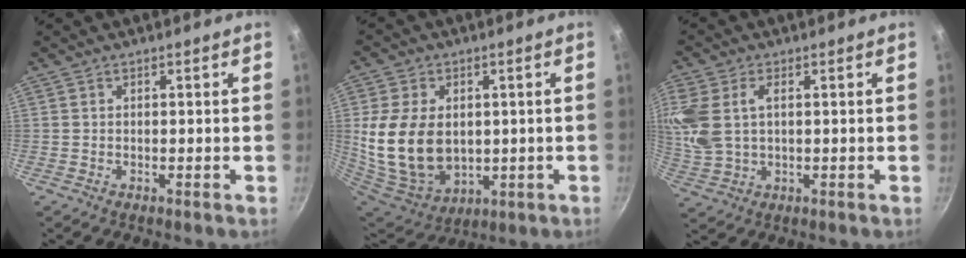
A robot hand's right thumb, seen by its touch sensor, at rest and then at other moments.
{"total": 18.5, "force": [1.0, 13.3, 12.9], "torque": [-0.244, -0.019, 0.042]}
{"total": 10.9, "force": [2.6, 6.7, 8.2], "torque": [-0.178, 0.006, 0.054]}